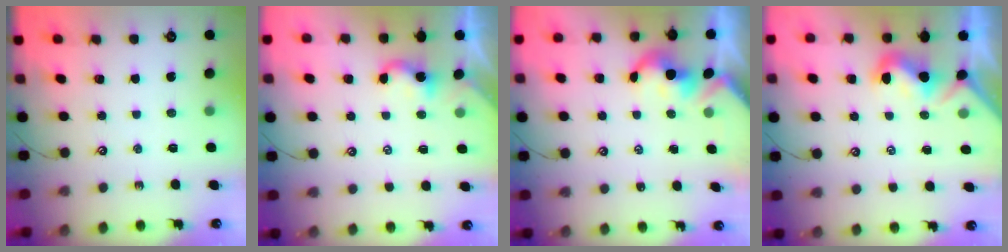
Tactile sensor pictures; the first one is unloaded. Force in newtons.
{"total": 2.7, "press": 2.7, "slide": 0.2}
{"total": 2.0, "press": 2.0, "slide": 0.2}
{"total": 1.0, "press": 0.8, "slide": 0.5}